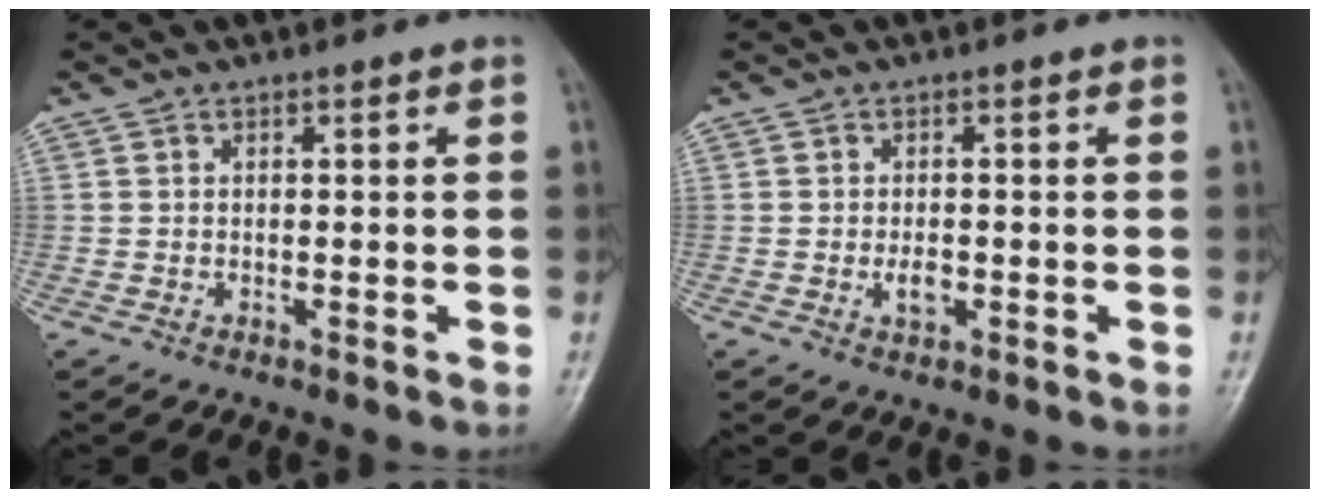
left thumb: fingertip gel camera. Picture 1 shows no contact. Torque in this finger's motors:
{"motor_torque": [-0.02, 0.07, 0.46, 0.04, 0.00]}